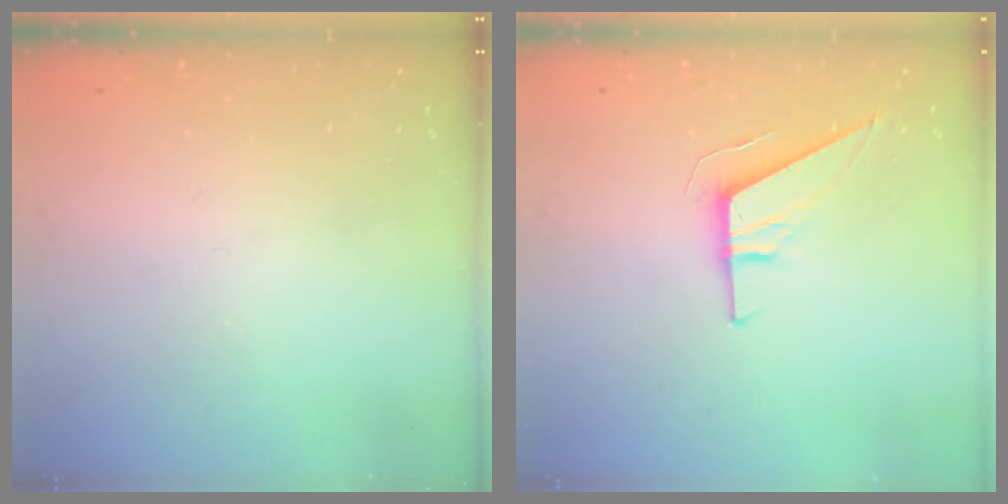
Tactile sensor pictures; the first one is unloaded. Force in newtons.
{"total": 9.2, "press": 9.1, "slide": 0.9}